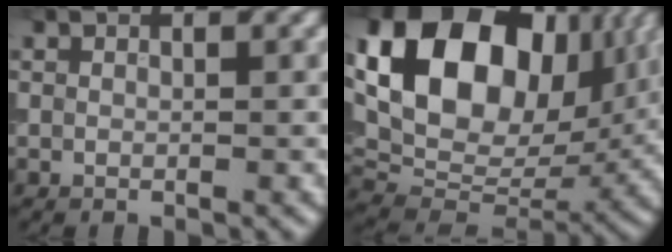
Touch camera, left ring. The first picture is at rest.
{"total": 19.1, "force": [6.4, 12.7, 12.8], "torque": [-0.253, 0.032, 0.117]}